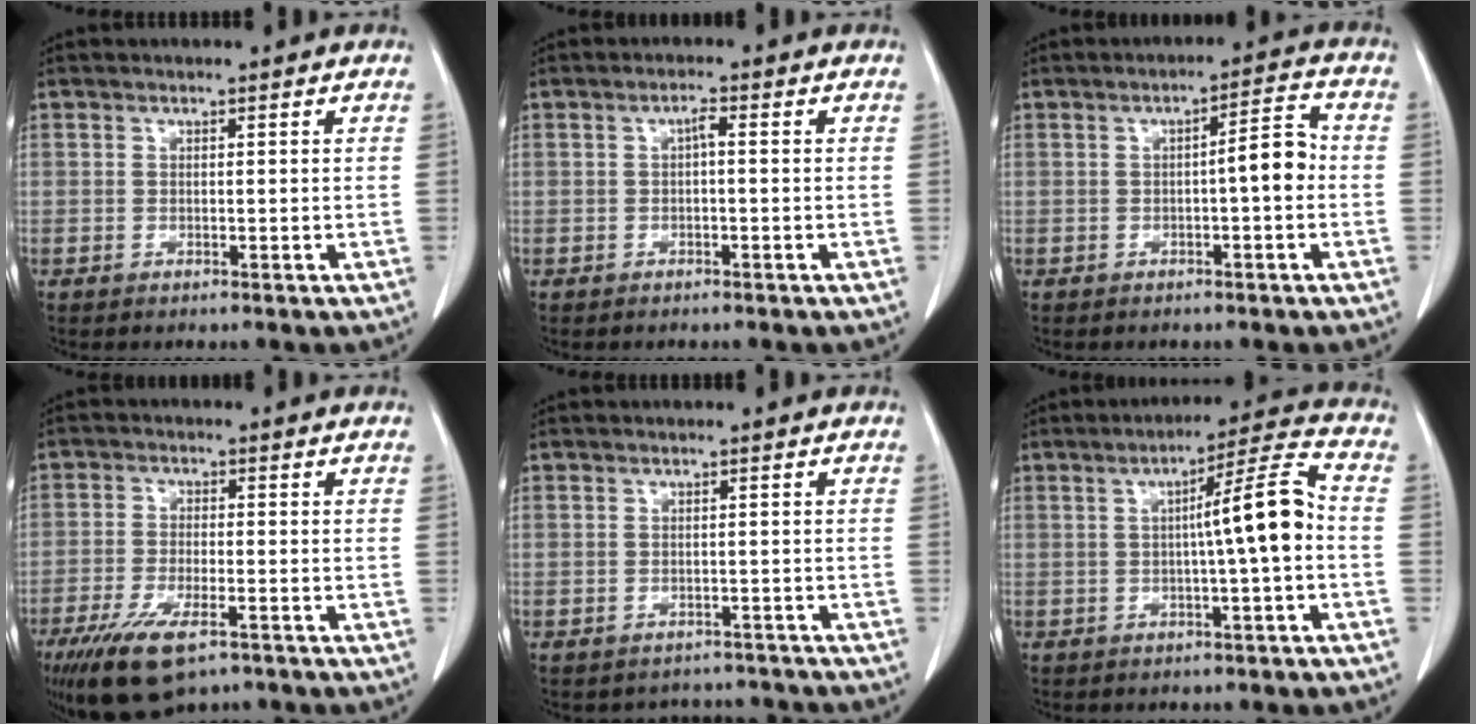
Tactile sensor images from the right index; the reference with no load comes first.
{"total": 1.4, "force": [0.0, 0.3, 1.4], "torque": [-0.024, 0.005, 0.000]}
{"total": 4.8, "force": [-0.6, 0.8, 4.7], "torque": [-0.064, 0.016, -0.010]}
{"total": 11.0, "force": [-7.1, 3.6, 7.6], "torque": [-0.140, -0.020, -0.119]}
{"total": 4.4, "force": [-3.9, 1.8, -0.8], "torque": [0.011, 0.022, -0.046]}
{"total": 8.5, "force": [-0.6, -0.3, 8.5], "torque": [-0.125, 0.022, -0.011]}